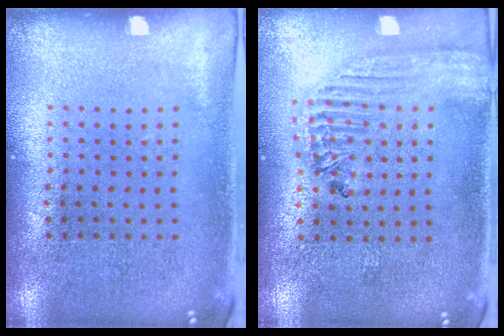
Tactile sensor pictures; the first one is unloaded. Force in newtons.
{"total": 1.8, "press": 1.7, "slide": 0.7}